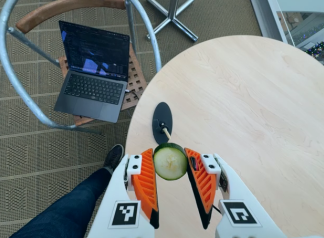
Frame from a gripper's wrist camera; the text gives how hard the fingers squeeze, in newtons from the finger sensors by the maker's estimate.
{"total": 8.1, "left": 7.6, "right": 8.7}